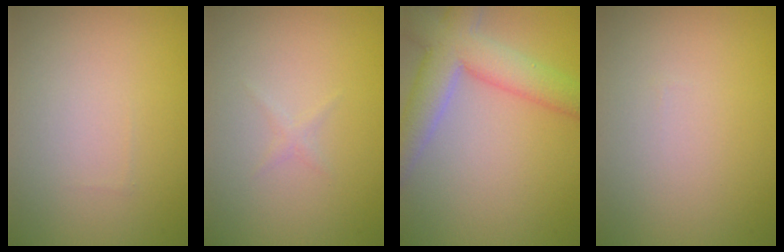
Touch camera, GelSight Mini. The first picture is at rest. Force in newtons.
{"total": 0.5, "press": 0.5, "slide": 0.0}
{"total": 7.1, "press": 7.1, "slide": 0.3}
{"total": 0.0}